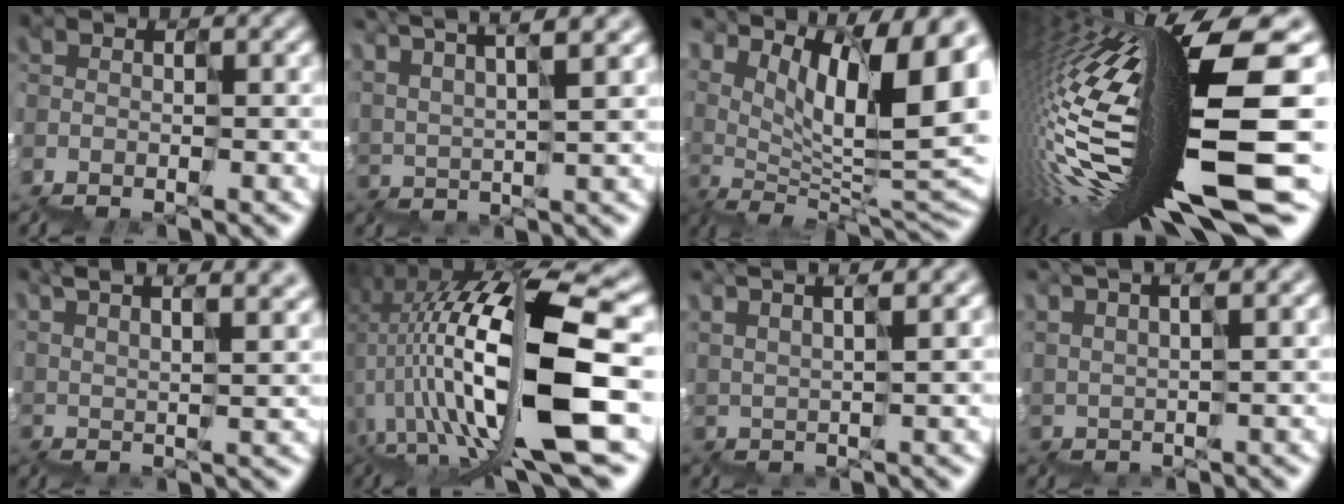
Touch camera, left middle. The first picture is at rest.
{"total": 6.6, "force": [5.4, 0.7, 3.7], "torque": [-0.032, 0.031, 0.089]}
{"total": 11.4, "force": [4.9, 3.2, 9.8], "torque": [-0.127, 0.011, 0.104]}
{"total": 16.4, "force": [-0.4, 2.5, 16.2], "torque": [-0.281, -0.025, 0.023]}
{"total": 9.4, "force": [6.2, 3.0, 6.4], "torque": [-0.048, 0.040, 0.097]}
{"total": 12.4, "force": [0.5, 3.3, 11.9], "torque": [-0.200, 0.024, 0.023]}
{"total": 6.1, "force": [5.0, 1.3, 3.2], "torque": [-0.011, 0.042, 0.072]}
{"total": 5.7, "force": [4.3, 1.5, 3.4], "torque": [-0.011, 0.042, 0.062]}